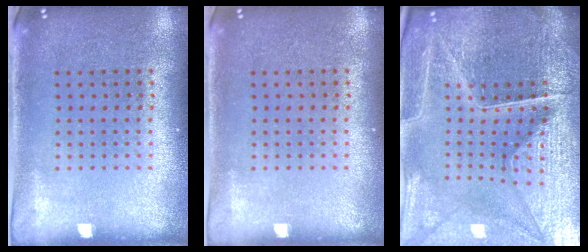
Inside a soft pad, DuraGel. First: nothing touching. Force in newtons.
{"total": 0.0}
{"total": 5.4, "press": 5.1, "slide": 1.8}